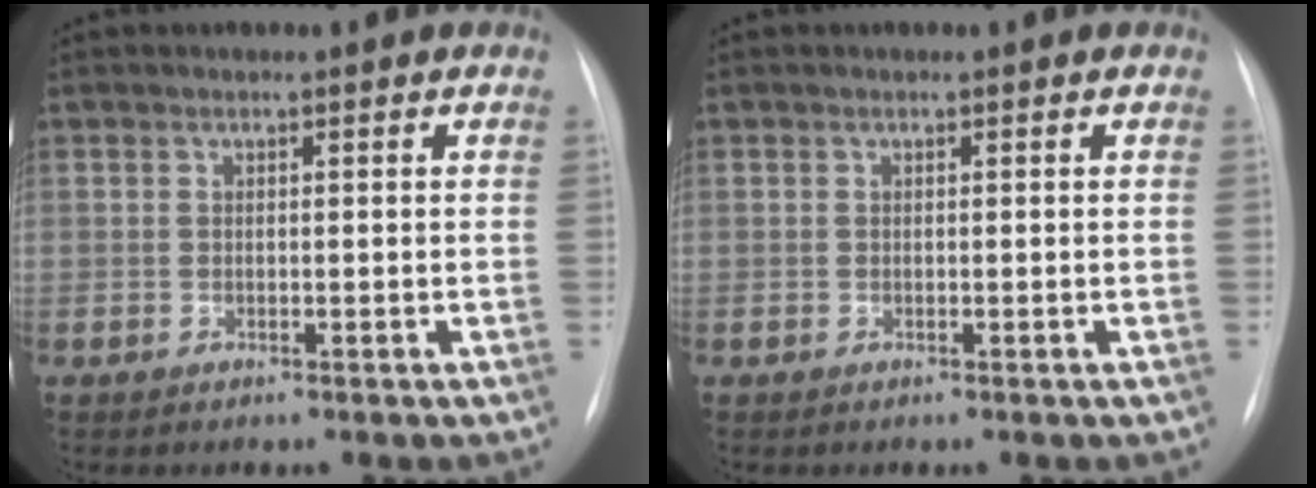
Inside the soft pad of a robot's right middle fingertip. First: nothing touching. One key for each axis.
{"total": 0.0}